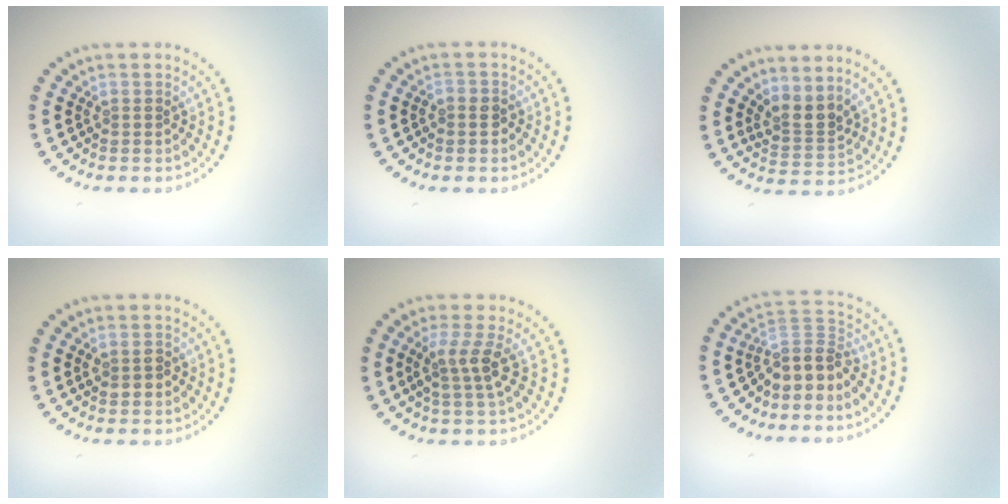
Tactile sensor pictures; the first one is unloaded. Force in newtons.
{"total": 1.0, "press": 0.9, "slide": 0.4}
{"total": 2.6, "press": 1.9, "slide": 1.8}
{"total": 1.5, "press": 1.5, "slide": 0.0}
{"total": 2.7, "press": 2.1, "slide": 1.8}
{"total": 3.5, "press": 2.6, "slide": 2.4}